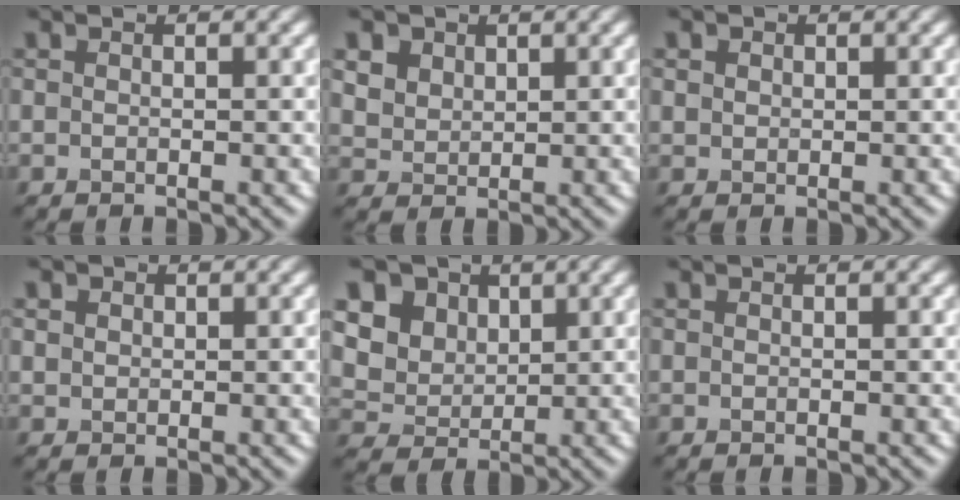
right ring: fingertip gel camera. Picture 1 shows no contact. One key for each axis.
{"total": 4.4, "fx": 2.6, "fy": 3.0, "fz": 1.9, "tx": -0.069, "ty": 0.008, "tz": 0.054}
{"total": 1.4, "fx": 0.7, "fy": 1.1, "fz": 0.4, "tx": -0.011, "ty": 0.003, "tz": 0.010}
{"total": 1.8, "fx": 0.9, "fy": 1.4, "fz": 0.7, "tx": -0.018, "ty": 0.006, "tz": 0.012}
{"total": 11.4, "fx": 5.4, "fy": 8.8, "fz": 4.9, "tx": -0.135, "ty": 0.025, "tz": 0.089}
{"total": 0.0}